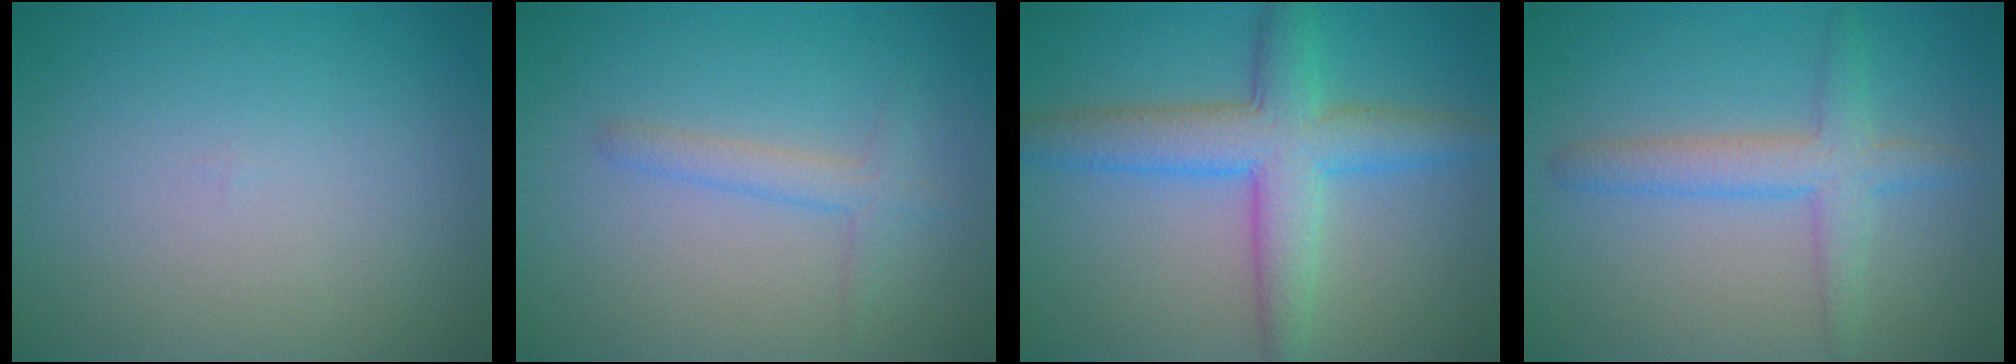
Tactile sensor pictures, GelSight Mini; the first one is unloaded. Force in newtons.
{"total": 1.8, "press": 1.8, "slide": 0.1}
{"total": 5.9, "press": 5.9, "slide": 0.3}
{"total": 3.5, "press": 3.5, "slide": 0.0}